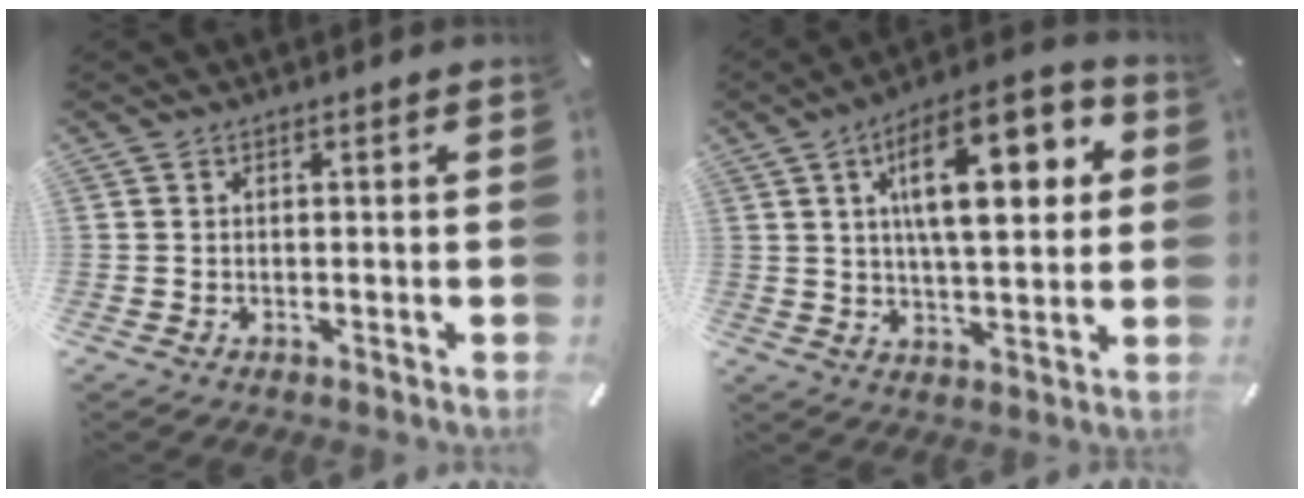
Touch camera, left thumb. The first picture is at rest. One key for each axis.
{"total": 18.0, "fx": 6.1, "fy": 7.3, "fz": 15.3, "tx": -0.243, "ty": -0.006, "tz": 0.090}